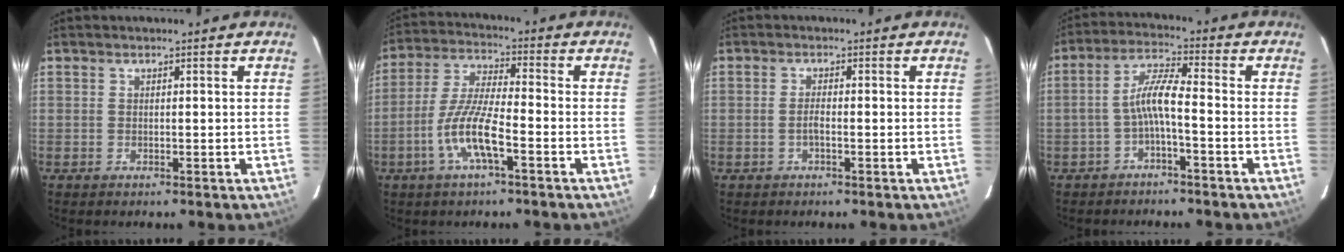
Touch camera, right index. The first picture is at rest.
{"total": 10.1, "force": [-4.4, 1.8, 9.0], "torque": [-0.190, -0.001, -0.087]}
{"total": 1.7, "force": [-0.7, 0.4, 1.5], "torque": [-0.031, 0.003, -0.014]}
{"total": 5.5, "force": [-2.3, 0.6, 5.0], "torque": [-0.116, 0.016, -0.042]}